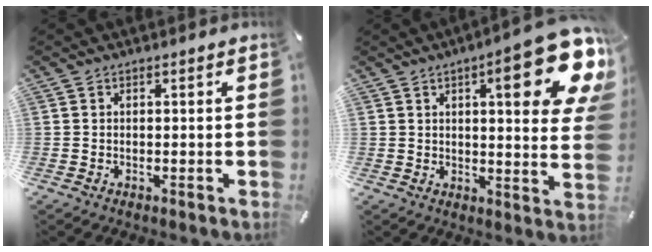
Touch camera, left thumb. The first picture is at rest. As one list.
[{"total": 18.3, "force": [8.7, 5.5, 15.2], "torque": [-0.189, -0.054, 0.128]}]